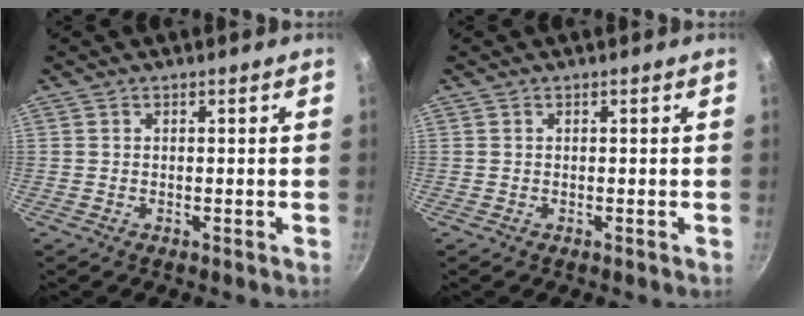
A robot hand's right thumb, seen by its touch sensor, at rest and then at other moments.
{"total": 0.0}